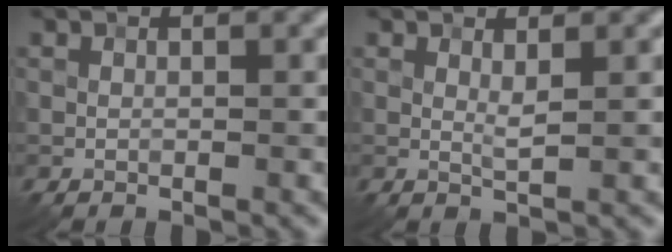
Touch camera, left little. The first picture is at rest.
{"total": 1.0, "force": [0.5, 0.1, 0.9], "torque": [-0.020, -0.003, 0.008]}